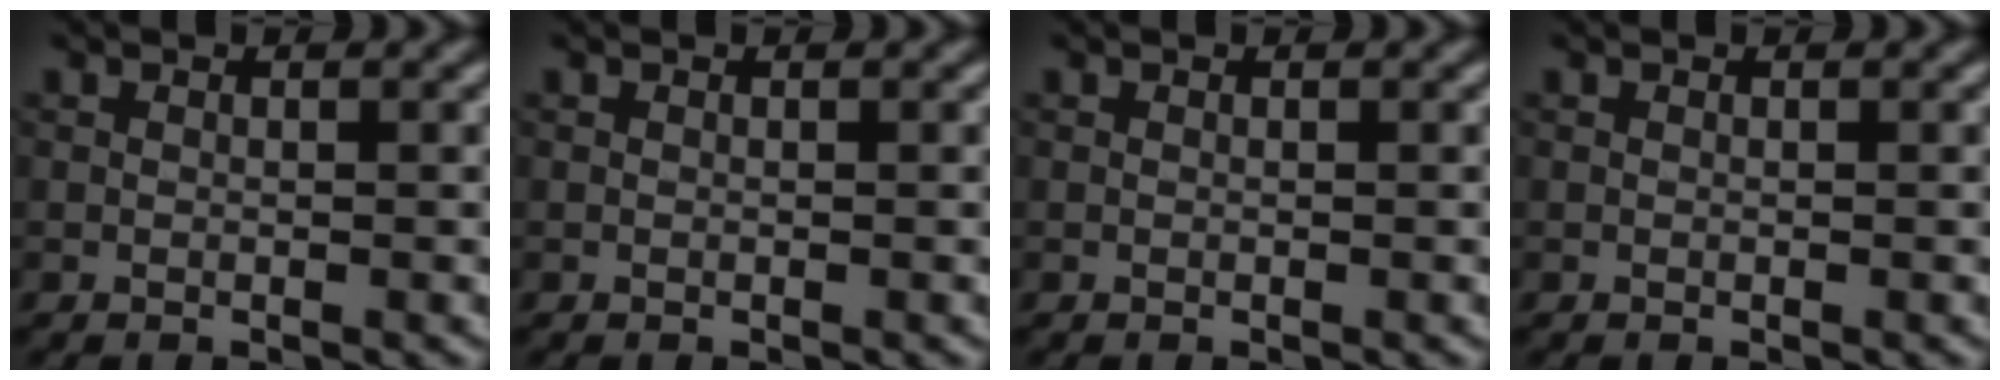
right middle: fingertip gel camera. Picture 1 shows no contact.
{"total": 0.0}
{"total": 0.0}
{"total": 0.0}